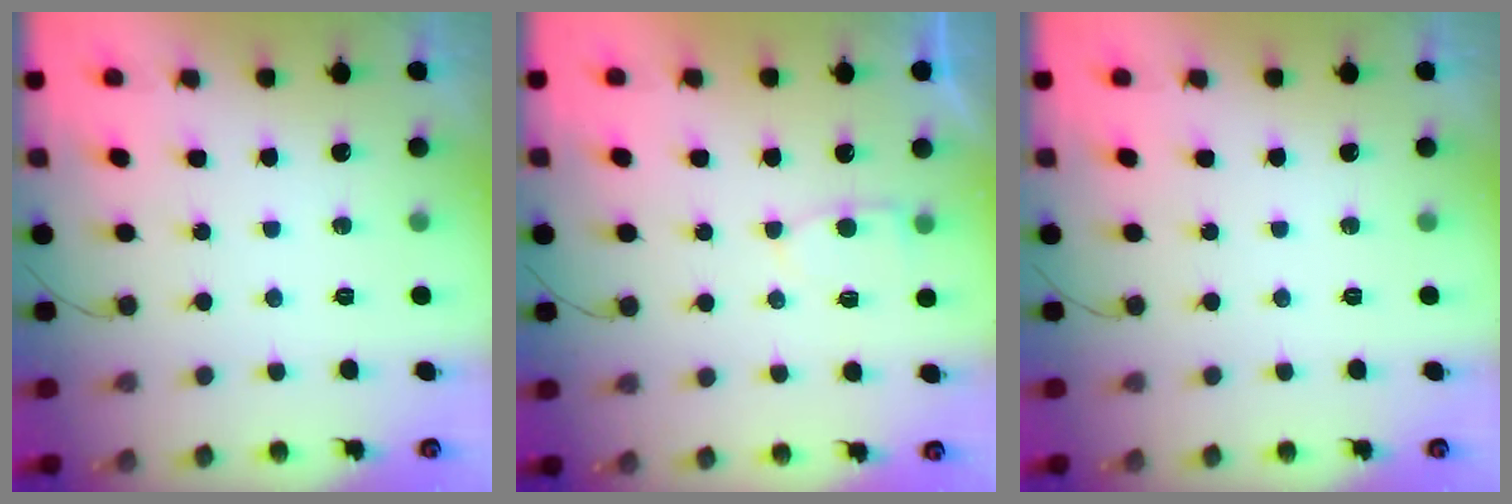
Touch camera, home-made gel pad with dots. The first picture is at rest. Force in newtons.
{"total": 4.0, "press": 4.0, "slide": 0.3}
{"total": 0.0}